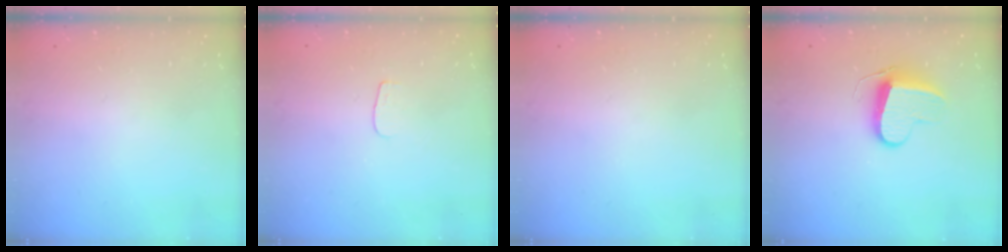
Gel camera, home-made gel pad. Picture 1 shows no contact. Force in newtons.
{"total": 3.6, "press": 3.6, "slide": 0.4}
{"total": 0.0}
{"total": 9.1, "press": 9.1, "slide": 0.2}